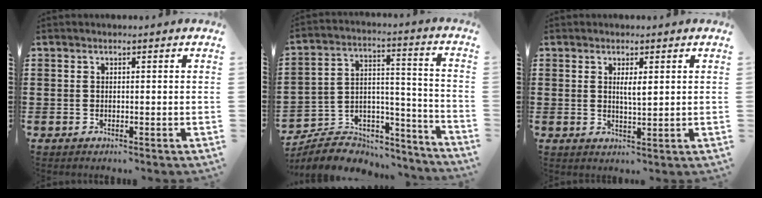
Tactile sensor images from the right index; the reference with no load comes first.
{"total": 6.7, "force": [-5.5, 3.5, 1.5], "torque": [-0.029, 0.009, -0.102]}
{"total": 2.2, "force": [0.6, 0.4, 2.1], "torque": [-0.041, 0.003, 0.009]}